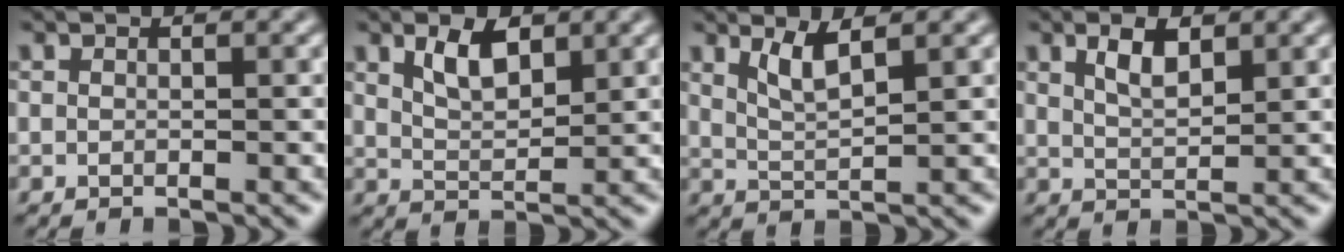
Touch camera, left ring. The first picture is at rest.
{"total": 3.3, "force": [1.8, 1.5, 2.3], "torque": [-0.045, 0.000, 0.036]}
{"total": 2.7, "force": [1.7, 0.5, 2.0], "torque": [-0.039, -0.006, 0.036]}
{"total": 2.7, "force": [1.6, 1.0, 2.0], "torque": [-0.040, 0.001, 0.029]}